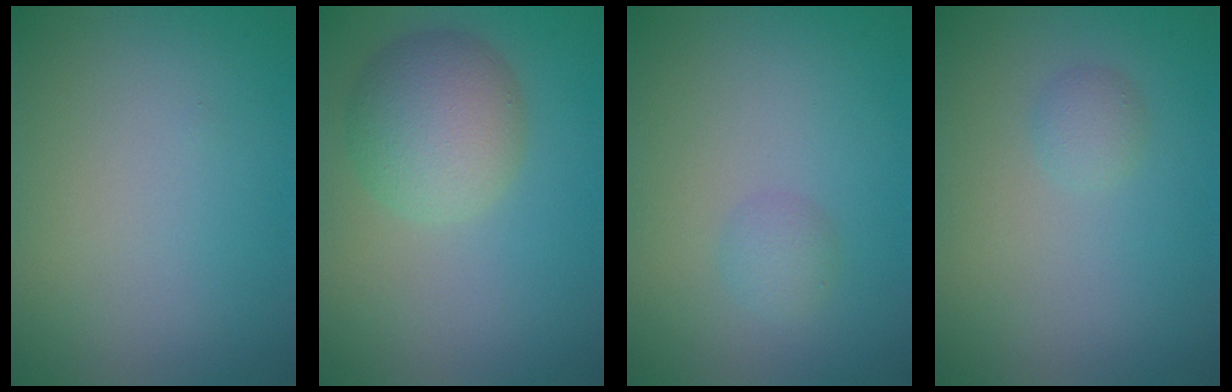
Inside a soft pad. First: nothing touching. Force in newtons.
{"total": 5.8, "press": 5.8, "slide": 0.2}
{"total": 1.3, "press": 1.3, "slide": 0.1}
{"total": 1.1, "press": 1.1, "slide": 0.0}